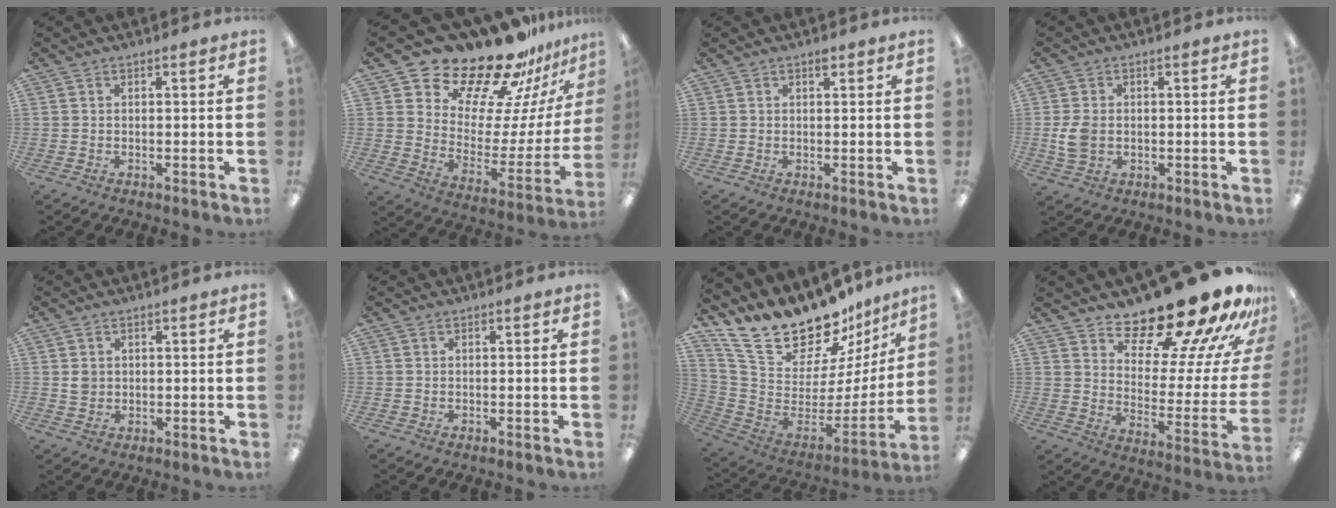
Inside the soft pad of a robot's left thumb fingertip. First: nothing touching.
{"total": 22.2, "force": [19.4, 8.6, 6.4], "torque": [-0.093, -0.158, 0.340]}
{"total": 1.1, "force": [0.8, 0.4, 0.6], "torque": [-0.006, -0.002, 0.013]}
{"total": 5.6, "force": [-0.3, 4.1, 3.8], "torque": [-0.079, 0.000, -0.008]}
{"total": 2.4, "force": [0.7, 2.2, 0.7], "torque": [-0.009, 0.001, 0.011]}
{"total": 0.0}
{"total": 23.1, "force": [18.3, 10.3, 9.4], "torque": [-0.150, -0.147, 0.338]}
{"total": 21.9, "force": [18.5, 6.1, 10.0], "torque": [-0.128, -0.146, 0.304]}